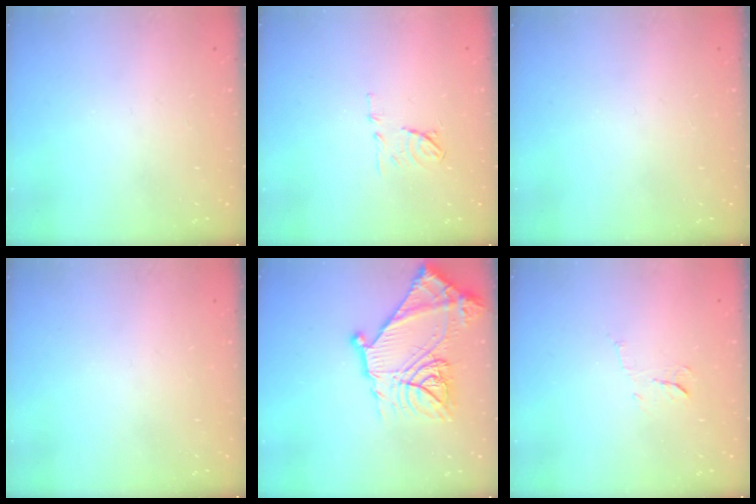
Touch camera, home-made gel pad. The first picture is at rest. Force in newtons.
{"total": 7.6, "press": 7.6, "slide": 0.8}
{"total": 0.0}
{"total": 0.0}
{"total": 23.5, "press": 23.4, "slide": 1.6}
{"total": 5.6, "press": 5.6, "slide": 0.4}